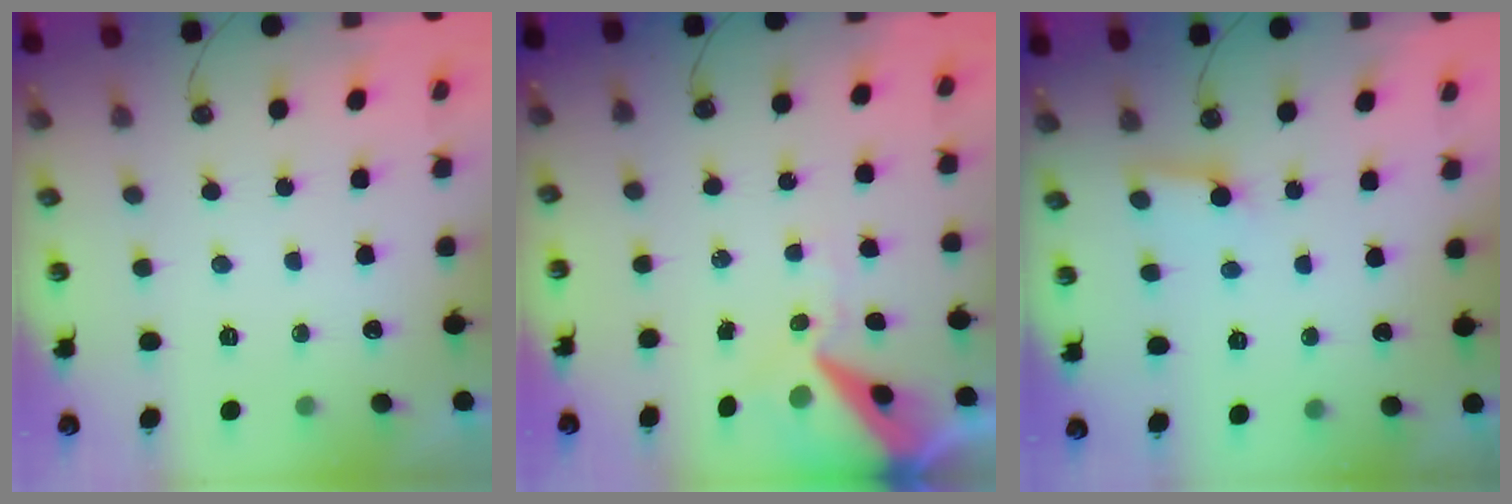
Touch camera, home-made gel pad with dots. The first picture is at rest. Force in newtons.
{"total": 12.0, "press": 11.8, "slide": 1.9}
{"total": 2.6, "press": 2.6, "slide": 0.3}